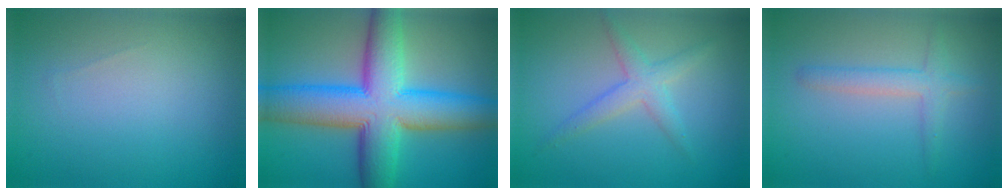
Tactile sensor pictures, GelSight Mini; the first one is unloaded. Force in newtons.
{"total": 12.1, "press": 12.1, "slide": 0.4}
{"total": 2.5, "press": 2.5, "slide": 0.2}
{"total": 2.4, "press": 2.4, "slide": 0.0}